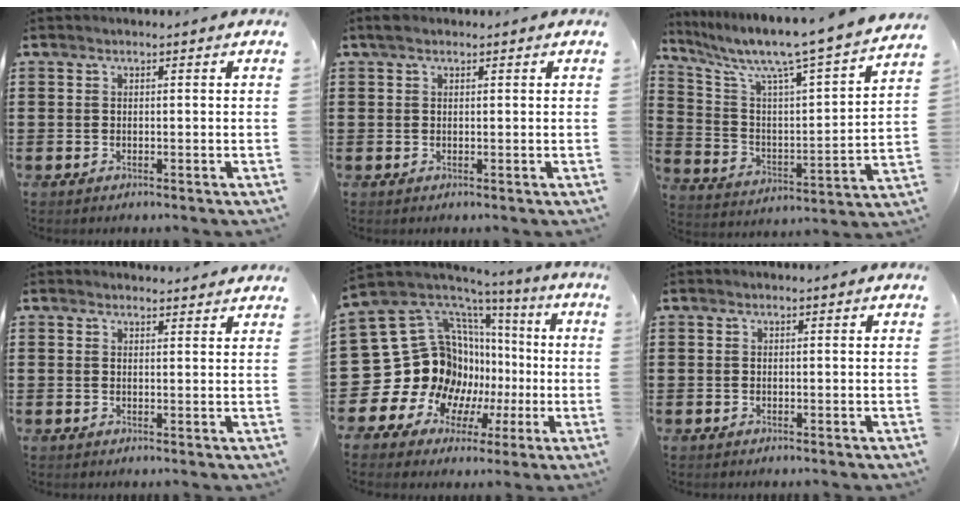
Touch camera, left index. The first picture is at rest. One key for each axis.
{"total": 1.1, "fx": 0.7, "fy": 0.5, "fz": 0.7, "tx": -0.015, "ty": 0.005, "tz": 0.013}
{"total": 8.4, "fx": 7.0, "fy": -0.2, "fz": 4.6, "tx": -0.121, "ty": -0.064, "tz": 0.107}
{"total": 1.7, "fx": 1.7, "fy": 0.3, "fz": 0.1, "tx": -0.005, "ty": 0.001, "tz": 0.033}
{"total": 18.4, "fx": -1.8, "fy": 16.4, "fz": 8.1, "tx": -0.213, "ty": -0.044, "tz": 0.015}
{"total": 0.0}